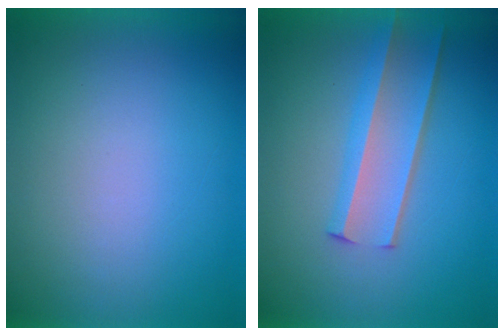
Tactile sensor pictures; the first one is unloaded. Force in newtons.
{"total": 3.1}